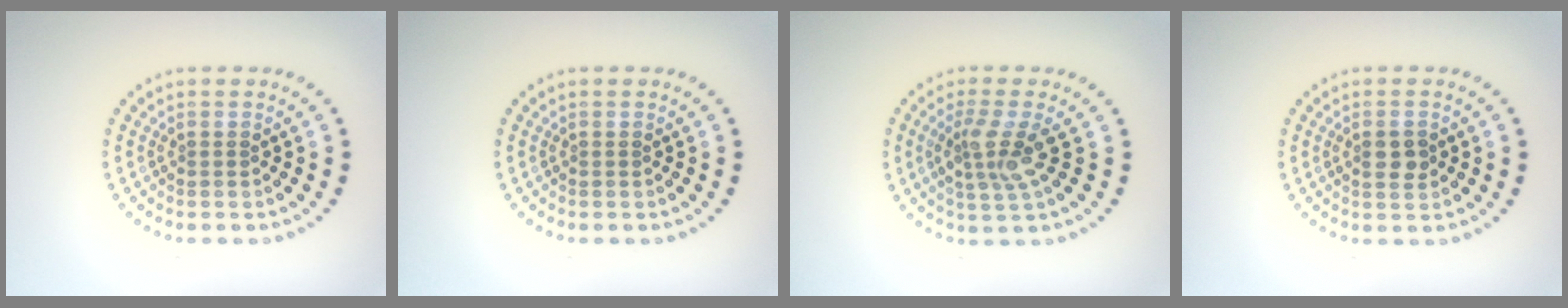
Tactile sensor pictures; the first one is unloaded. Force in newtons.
{"total": 0.0}
{"total": 3.1, "press": 2.6, "slide": 1.6}
{"total": 2.0, "press": 2.0, "slide": 0.2}